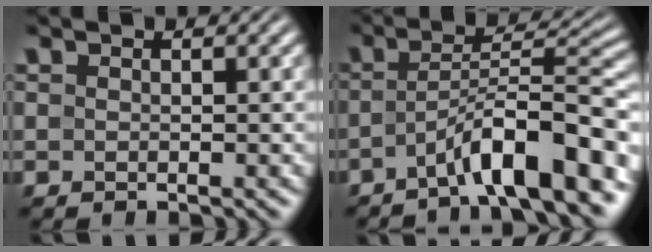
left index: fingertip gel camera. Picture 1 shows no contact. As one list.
[{"total": 8.4, "force": [-4.3, 1.6, 7.0], "torque": [-0.104, 0.017, -0.072]}]